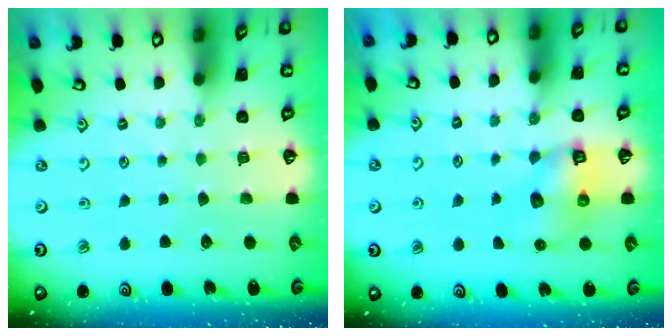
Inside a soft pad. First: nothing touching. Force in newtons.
{"total": 7.1, "press": 7.0, "slide": 0.9}